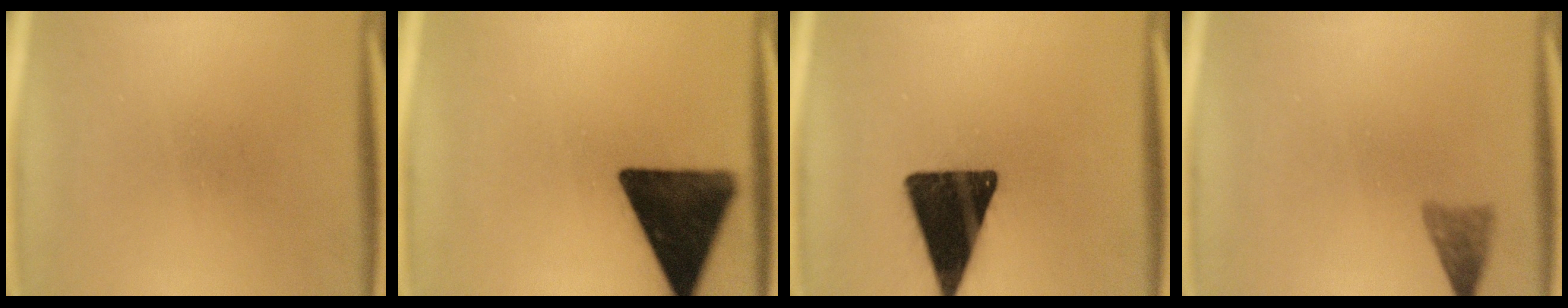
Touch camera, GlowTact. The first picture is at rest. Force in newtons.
{"total": 16.0}
{"total": 17.7}
{"total": 2.4}